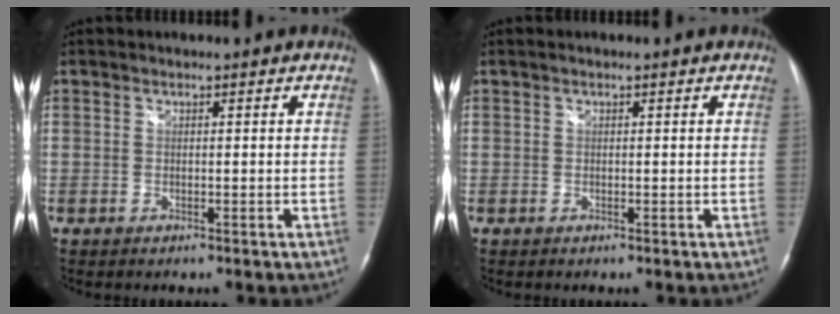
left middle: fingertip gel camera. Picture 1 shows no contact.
{"total": 0.0}